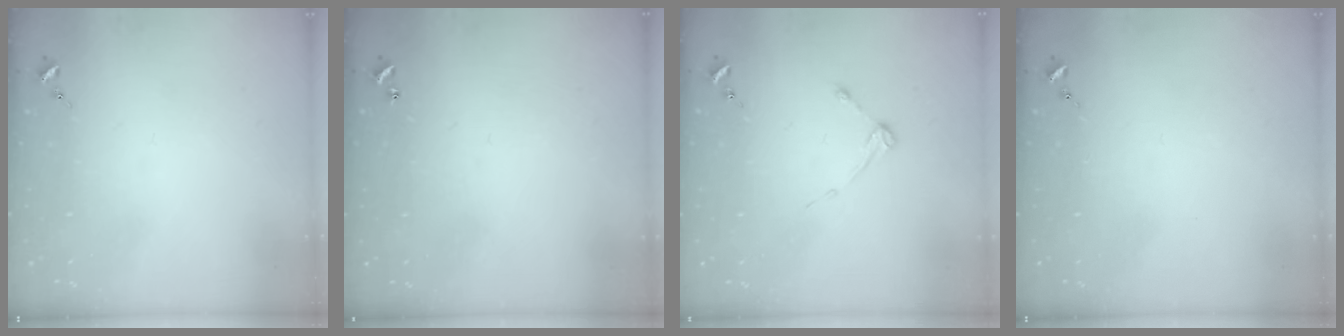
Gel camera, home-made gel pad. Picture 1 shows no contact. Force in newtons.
{"total": 0.9, "press": 0.9, "slide": 0.2}
{"total": 3.0, "press": 3.0, "slide": 0.4}
{"total": 0.0}